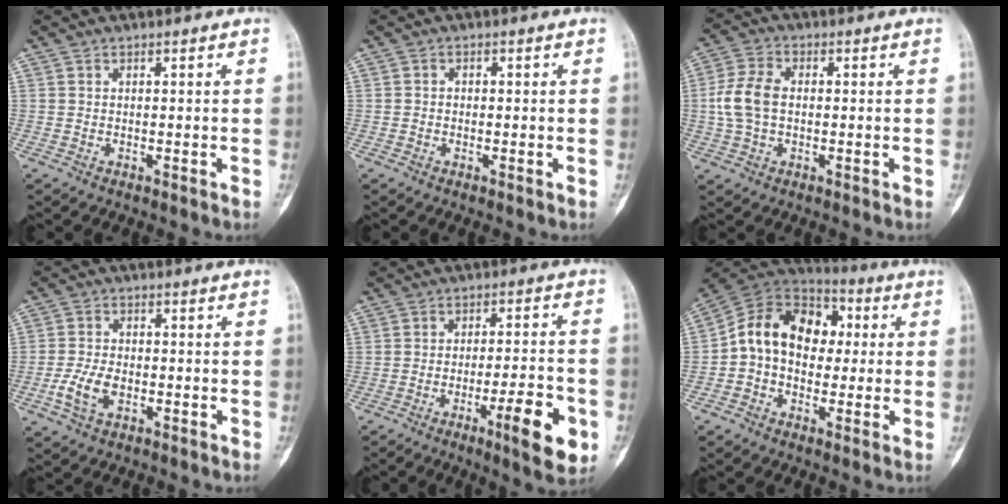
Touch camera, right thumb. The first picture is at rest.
{"total": 0.8, "force": [-0.2, 0.7, 0.2], "torque": [0.006, 0.003, -0.008]}
{"total": 7.8, "force": [-0.1, 5.1, 5.9], "torque": [-0.130, 0.015, -0.005]}
{"total": 5.7, "force": [-1.9, 3.3, 4.2], "torque": [-0.090, 0.009, -0.038]}
{"total": 11.4, "force": [-4.8, 2.3, 10.0], "torque": [-0.134, 0.016, -0.068]}
{"total": 15.4, "force": [0.6, 11.5, 10.3], "torque": [-0.139, 0.043, -0.004]}